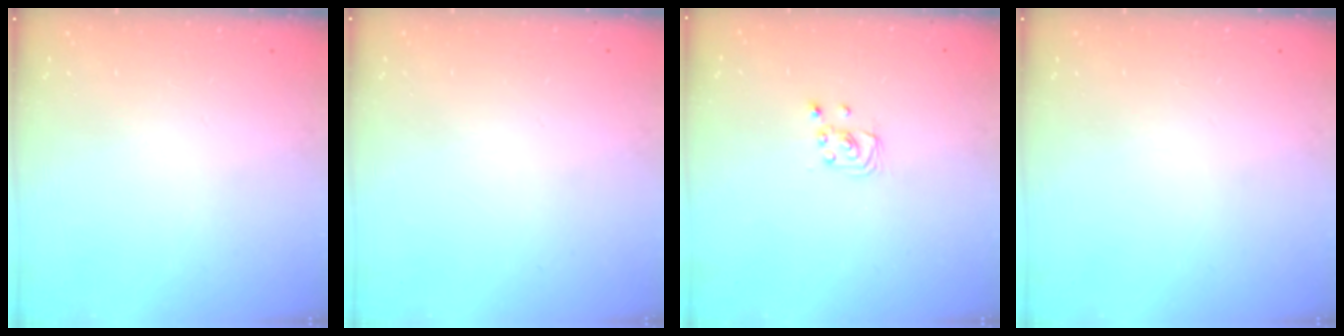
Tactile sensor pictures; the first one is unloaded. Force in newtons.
{"total": 0.0}
{"total": 2.0, "press": 2.0, "slide": 0.2}
{"total": 0.0}